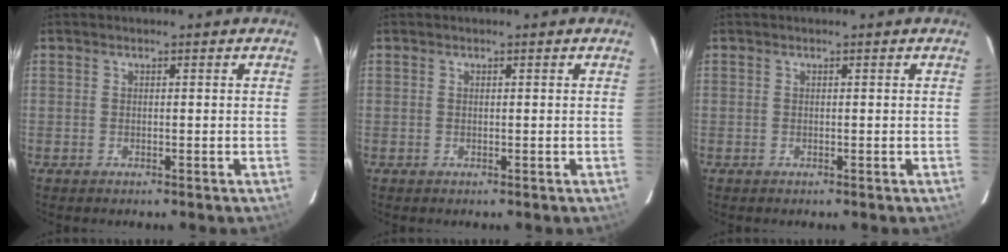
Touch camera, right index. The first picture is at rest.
{"total": 0.0}
{"total": 0.0}